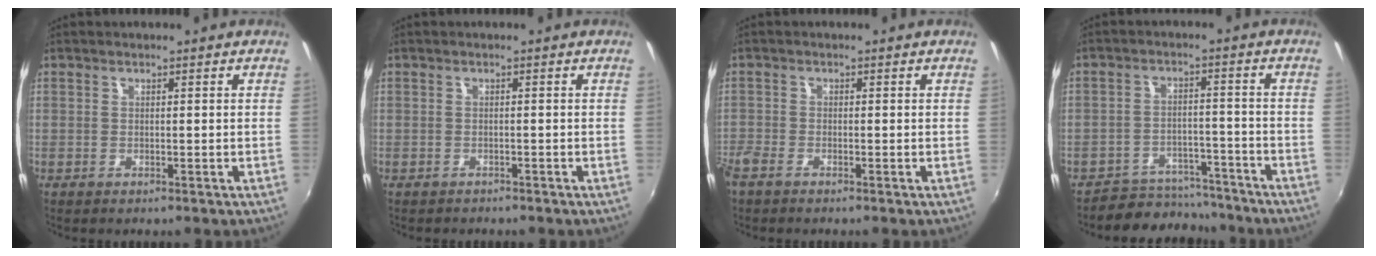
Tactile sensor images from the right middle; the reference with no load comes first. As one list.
[{"total": 1.4, "force": [-1.3, 0.6, 0.2], "torque": [-0.010, -0.005, -0.018]}, {"total": 2.9, "force": [-2.4, 0.9, 1.4], "torque": [-0.040, -0.008, -0.052]}, {"total": 9.0, "force": [-8.0, 4.0, 0.6], "torque": [-0.022, 0.026, -0.111]}]